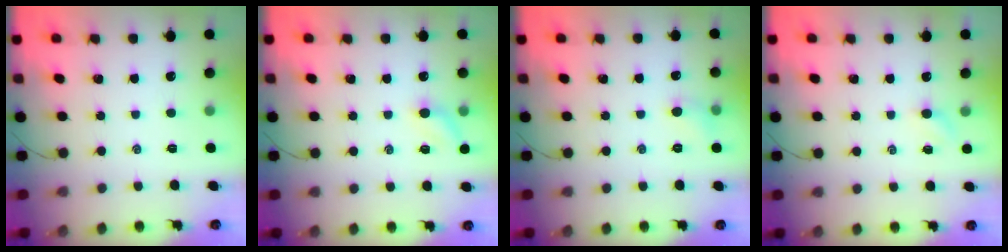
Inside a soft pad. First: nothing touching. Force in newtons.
{"total": 6.8, "press": 6.6, "slide": 1.5}
{"total": 4.6, "press": 4.3, "slide": 1.5}
{"total": 2.5, "press": 2.4, "slide": 0.8}